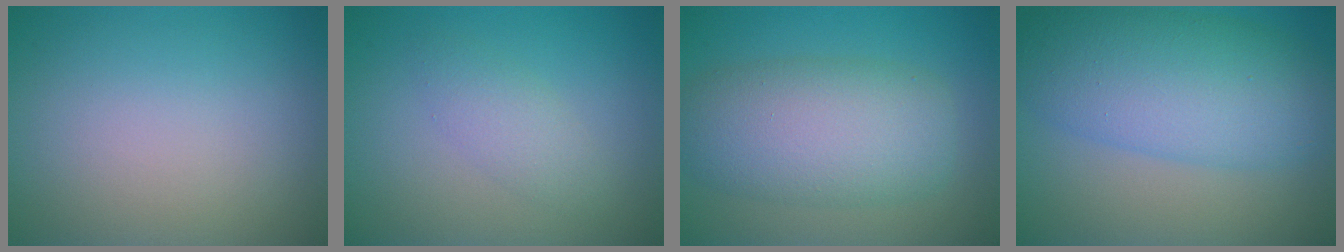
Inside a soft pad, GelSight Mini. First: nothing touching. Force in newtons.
{"total": 2.0, "press": 2.0, "slide": 0.1}
{"total": 7.7, "press": 7.7, "slide": 0.1}
{"total": 8.9, "press": 8.9, "slide": 0.0}